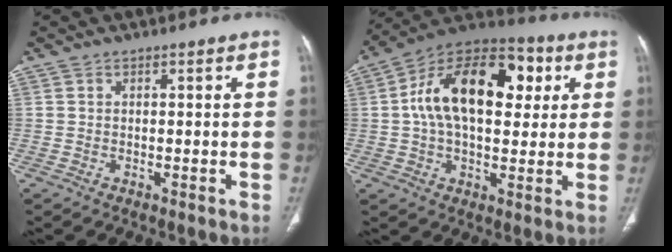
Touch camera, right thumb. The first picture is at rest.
{"total": 21.3, "force": [4.4, 12.3, 16.9], "torque": [-0.254, 0.023, 0.059]}